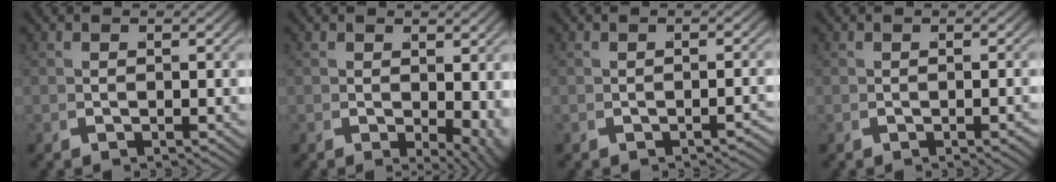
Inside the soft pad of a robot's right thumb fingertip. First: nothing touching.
{"total": 3.4, "force": [0.2, 1.7, 2.9], "torque": [-0.036, -0.018, 0.013]}
{"total": 1.5, "force": [-1.4, 0.2, 0.5], "torque": [-0.013, 0.002, -0.018]}
{"total": 0.7, "force": [-0.3, 0.1, 0.6], "torque": [-0.011, 0.004, -0.005]}